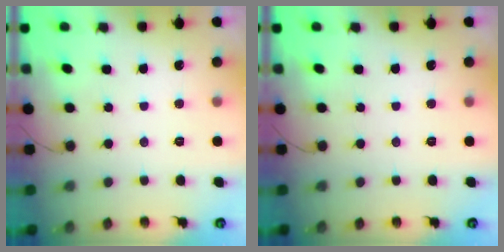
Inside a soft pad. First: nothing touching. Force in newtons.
{"total": 0.0}